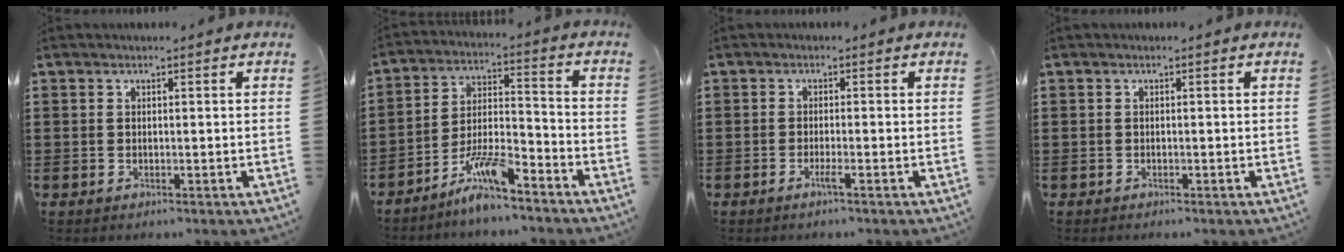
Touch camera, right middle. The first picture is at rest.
{"total": 8.5, "force": [-6.7, 1.2, 5.1], "torque": [-0.115, -0.004, -0.130]}
{"total": 1.6, "force": [-0.9, -0.1, 1.3], "torque": [-0.023, -0.004, -0.016]}
{"total": 0.0}